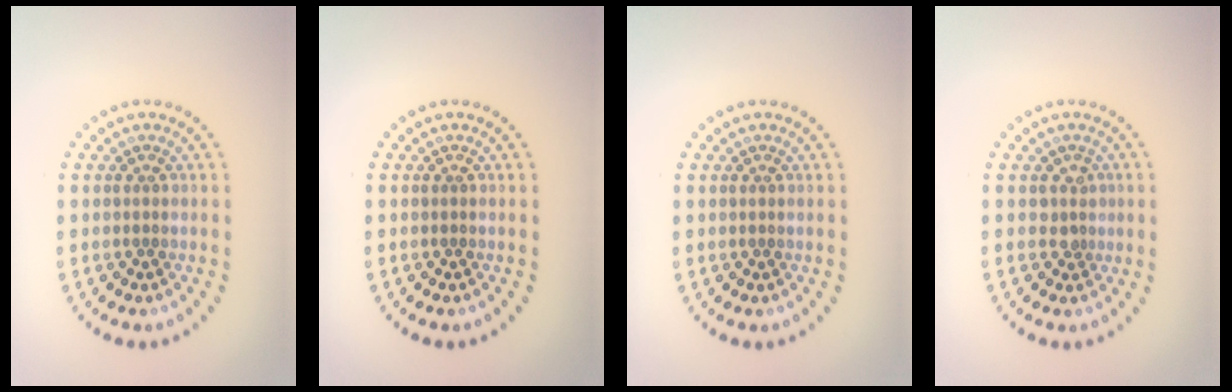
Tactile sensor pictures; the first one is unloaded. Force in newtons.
{"total": 0.0}
{"total": 0.0}
{"total": 1.4, "press": 1.0, "slide": 0.9}